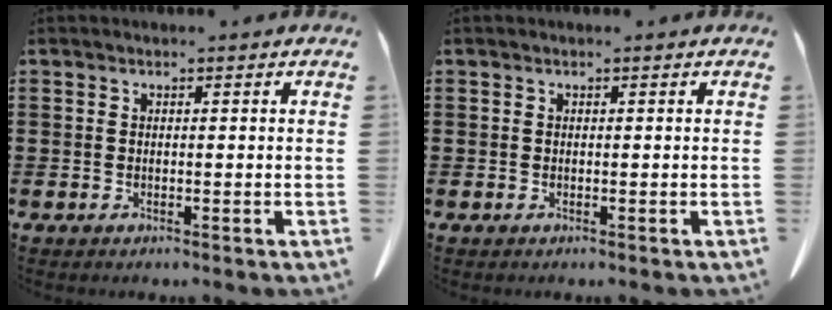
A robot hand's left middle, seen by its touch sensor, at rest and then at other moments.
{"total": 0.0}